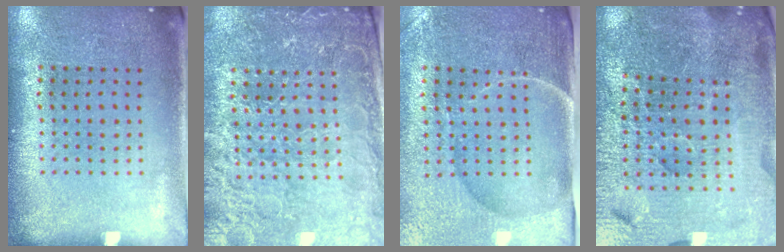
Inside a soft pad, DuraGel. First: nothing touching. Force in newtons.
{"total": 4.0, "press": 3.8, "slide": 1.0}
{"total": 4.6, "press": 4.0, "slide": 2.3}
{"total": 5.4, "press": 5.0, "slide": 1.9}